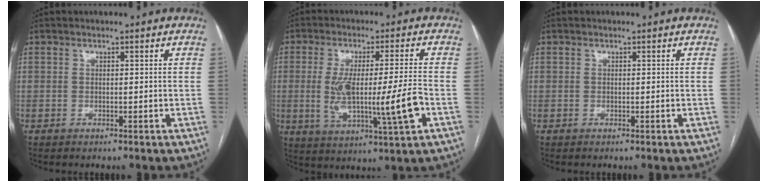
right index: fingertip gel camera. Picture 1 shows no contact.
{"total": 12.6, "force": [-2.1, 0.9, 12.4], "torque": [-0.227, -0.005, -0.030]}
{"total": 0.0}